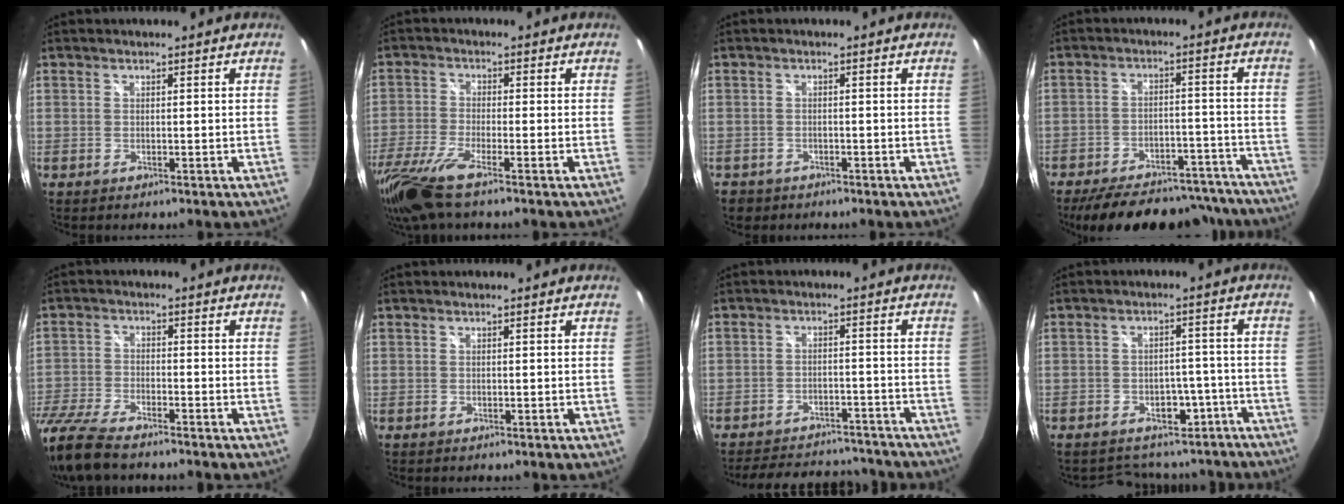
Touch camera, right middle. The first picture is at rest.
{"total": 10.3, "force": [-7.6, 0.6, 6.8], "torque": [-0.157, -0.044, -0.145]}
{"total": 3.2, "force": [-2.1, 2.3, 0.6], "torque": [-0.025, -0.005, -0.033]}
{"total": 24.1, "force": [-20.8, 8.3, 8.9], "torque": [-0.175, 0.020, -0.258]}
{"total": 13.8, "force": [-11.2, 4.1, 7.1], "torque": [-0.178, -0.034, -0.216]}
{"total": 0.0}
{"total": 17.4, "force": [-15.1, 6.3, 5.8], "torque": [-0.128, 0.033, -0.186]}
{"total": 12.1, "force": [-9.4, 7.3, 2.3], "torque": [-0.037, 0.046, -0.096]}